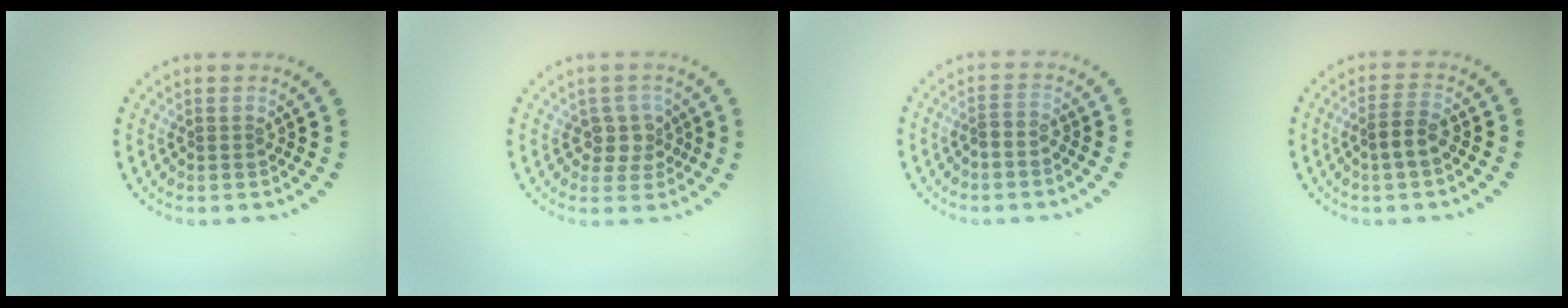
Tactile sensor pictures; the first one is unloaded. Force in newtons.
{"total": 2.3, "press": 2.0, "slide": 1.2}
{"total": 1.0, "press": 0.6, "slide": 0.8}
{"total": 2.1, "press": 2.0, "slide": 0.7}